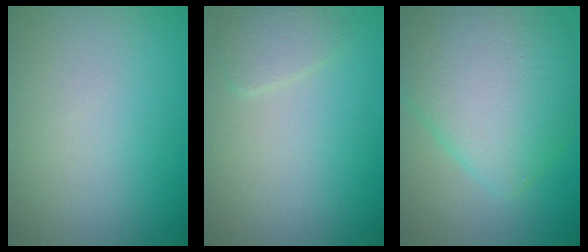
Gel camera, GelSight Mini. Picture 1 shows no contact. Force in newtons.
{"total": 1.5, "press": 1.5, "slide": 0.1}
{"total": 8.4, "press": 8.4, "slide": 0.1}